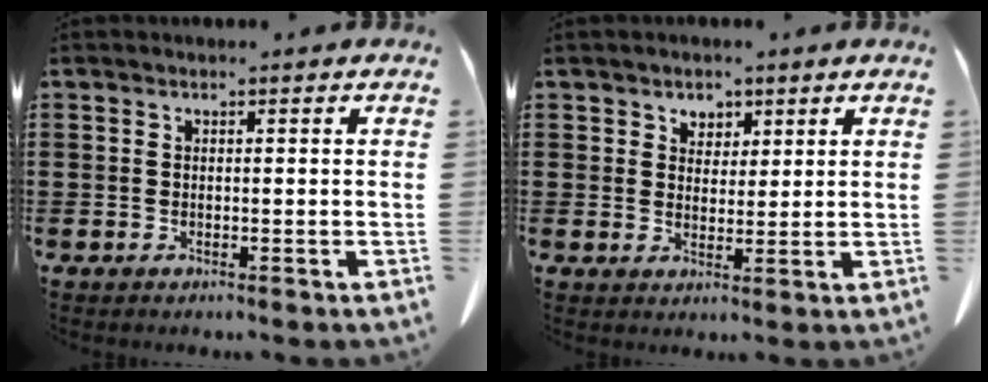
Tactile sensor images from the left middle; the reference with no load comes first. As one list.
[{"total": 3.0, "force": [2.2, 1.9, 0.3], "torque": [-0.007, 0.002, 0.042]}]